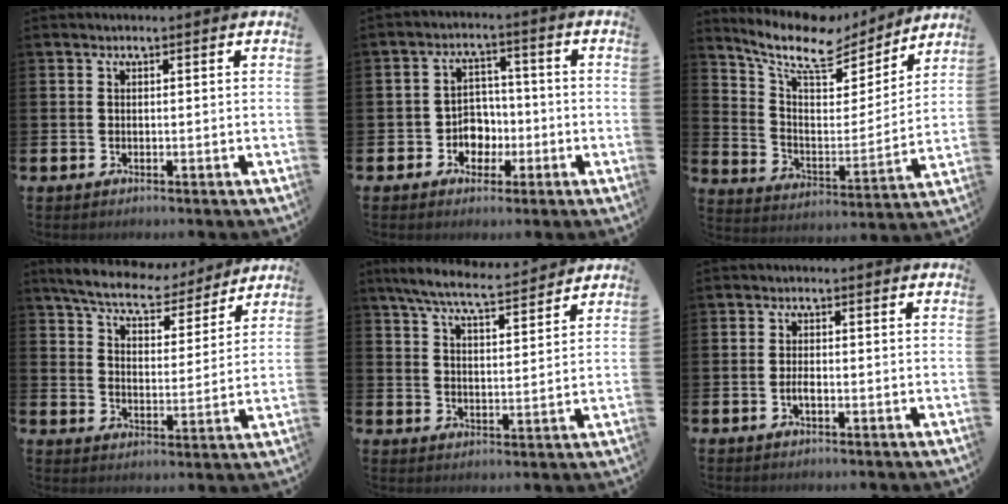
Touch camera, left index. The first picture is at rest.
{"total": 4.3, "force": [-1.3, 3.9, 1.1], "torque": [-0.026, 0.002, -0.033]}
{"total": 10.8, "force": [9.0, 3.9, 4.5], "torque": [-0.115, -0.057, 0.149]}
{"total": 7.4, "force": [6.9, 1.7, 2.2], "torque": [-0.066, -0.045, 0.116]}
{"total": 6.9, "force": [6.3, 0.7, 2.6], "torque": [-0.068, -0.037, 0.110]}
{"total": 1.4, "force": [-0.5, 0.5, 1.2], "torque": [-0.023, 0.000, -0.010]}